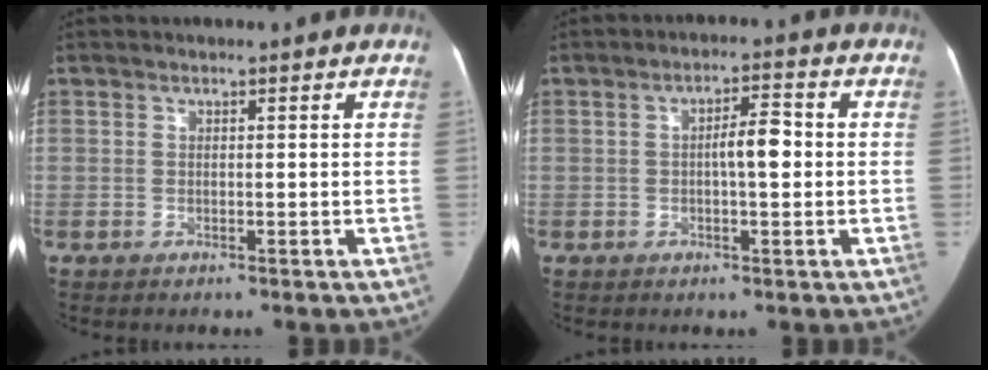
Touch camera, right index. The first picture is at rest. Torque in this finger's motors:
{"motor_torque": [0.54, 0.30, 0.14, 0.08]}